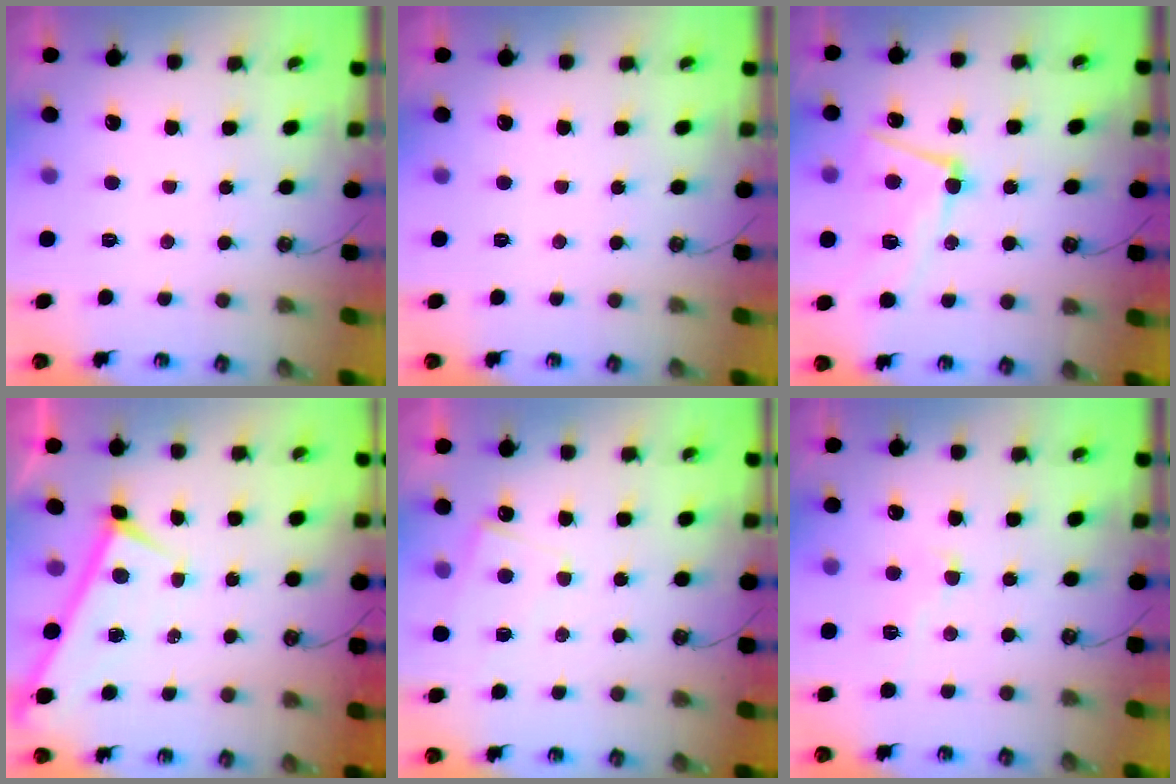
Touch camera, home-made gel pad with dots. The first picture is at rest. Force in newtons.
{"total": 0.0}
{"total": 11.4, "press": 11.3, "slide": 1.9}
{"total": 0.0}
{"total": 3.5, "press": 3.5, "slide": 0.4}
{"total": 0.8, "press": 0.5, "slide": 0.6}